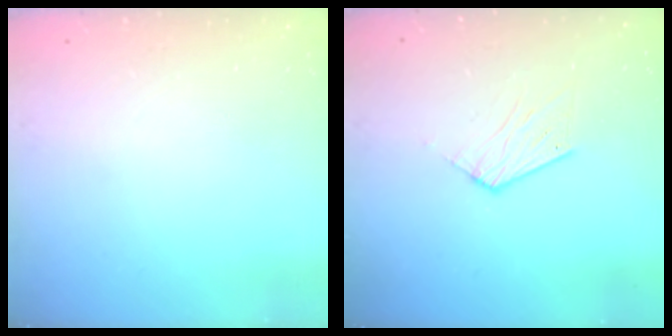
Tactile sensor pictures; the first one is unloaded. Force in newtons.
{"total": 6.3, "press": 6.3, "slide": 0.5}